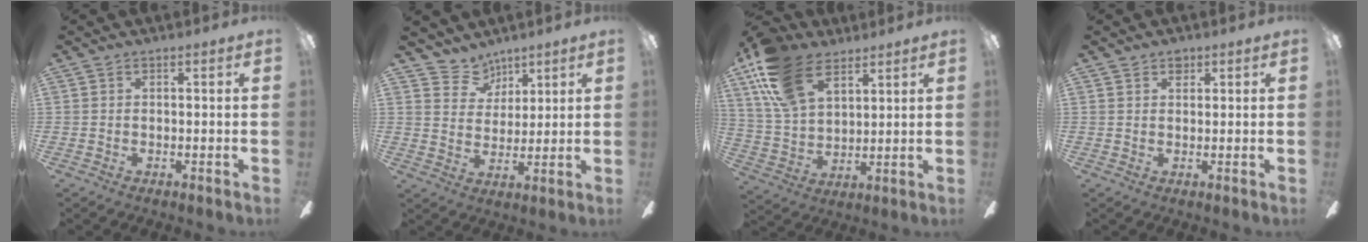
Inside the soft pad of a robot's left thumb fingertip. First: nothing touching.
{"total": 7.7, "force": [6.0, 4.7, 0.2], "torque": [-0.015, -0.038, 0.116]}
{"total": 17.9, "force": [10.4, 10.2, 10.4], "torque": [-0.226, -0.024, 0.196]}
{"total": 2.0, "force": [1.4, 1.2, 0.7], "torque": [0.001, -0.006, 0.022]}